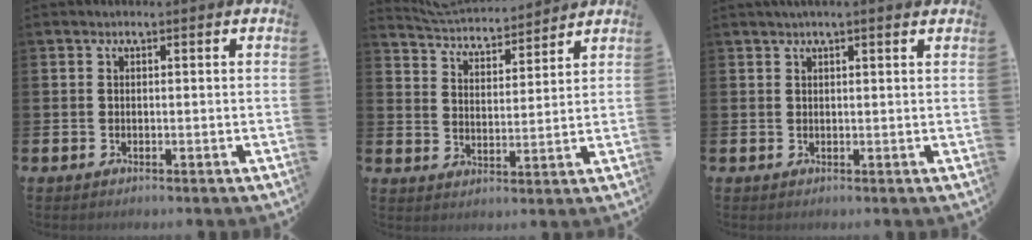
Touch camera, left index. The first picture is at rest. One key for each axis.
{"total": 5.1, "fx": 5.0, "fy": 0.7, "fz": 0.3, "tx": -0.031, "ty": -0.040, "tz": 0.087}
{"total": 1.8, "fx": 1.6, "fy": 0.0, "fz": 0.9, "tx": -0.010, "ty": -0.003, "tz": 0.027}